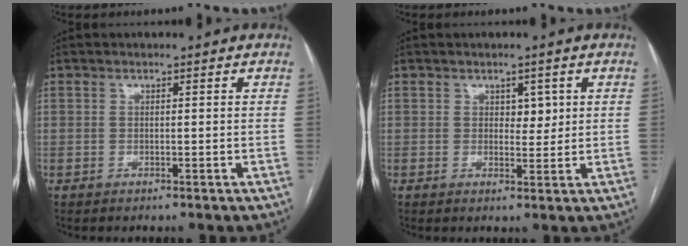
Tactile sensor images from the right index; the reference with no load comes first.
{"total": 2.4, "force": [0.9, 1.6, 1.6], "torque": [-0.015, -0.001, 0.012]}